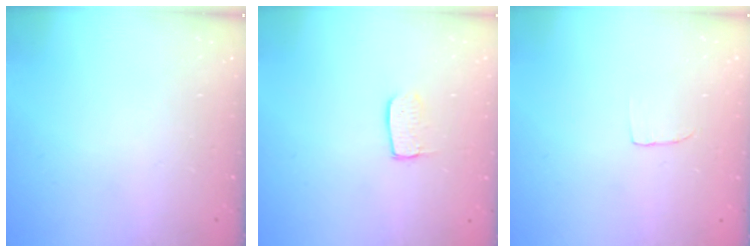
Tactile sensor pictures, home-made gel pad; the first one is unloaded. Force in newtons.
{"total": 6.2, "press": 6.2, "slide": 0.4}
{"total": 2.7, "press": 2.7, "slide": 0.2}